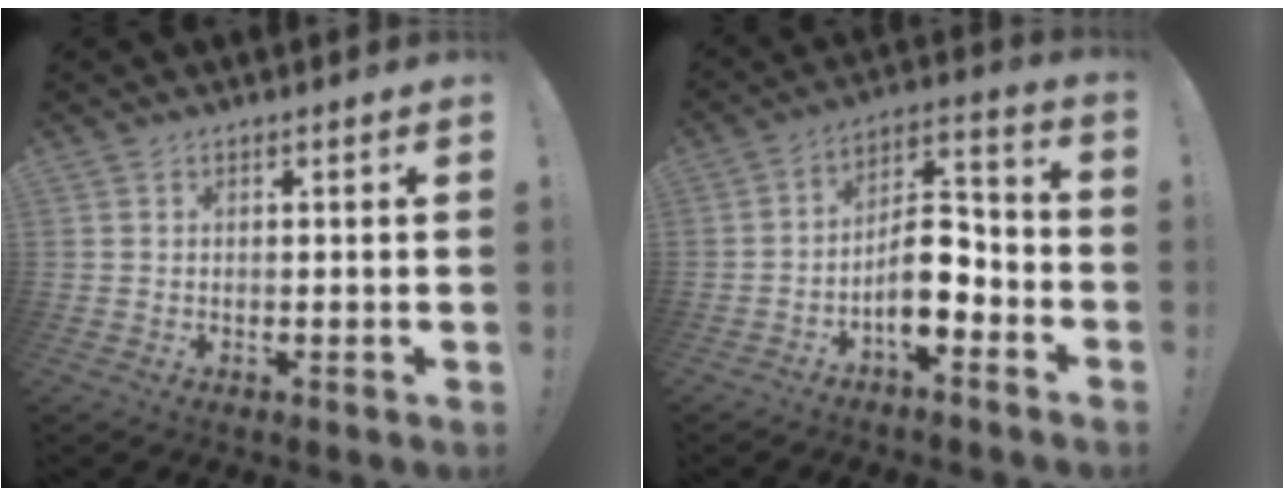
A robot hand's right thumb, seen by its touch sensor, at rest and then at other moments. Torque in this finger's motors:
{"motor_torque": [1.73, 0.60, 0.39, -0.45, 0.02]}